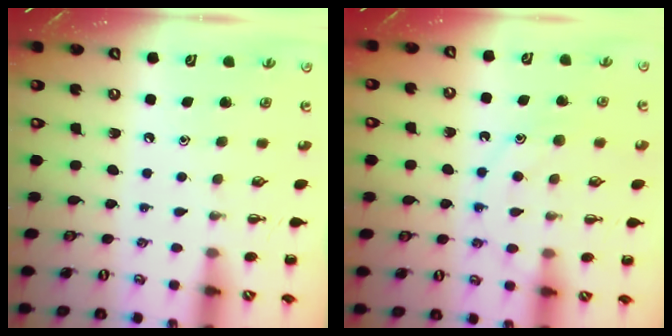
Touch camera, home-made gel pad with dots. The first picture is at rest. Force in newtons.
{"total": 12.5, "press": 12.4, "slide": 0.7}